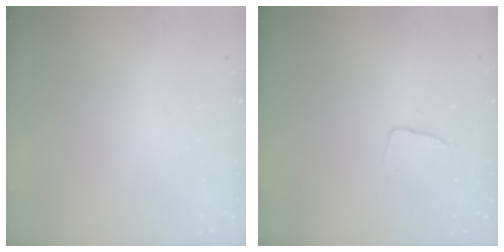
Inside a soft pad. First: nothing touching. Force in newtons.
{"total": 4.3, "press": 4.3, "slide": 0.3}